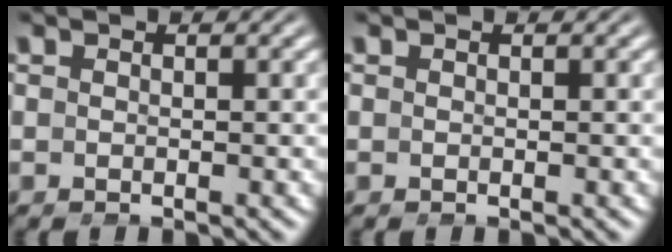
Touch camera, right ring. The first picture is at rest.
{"total": 0.0}